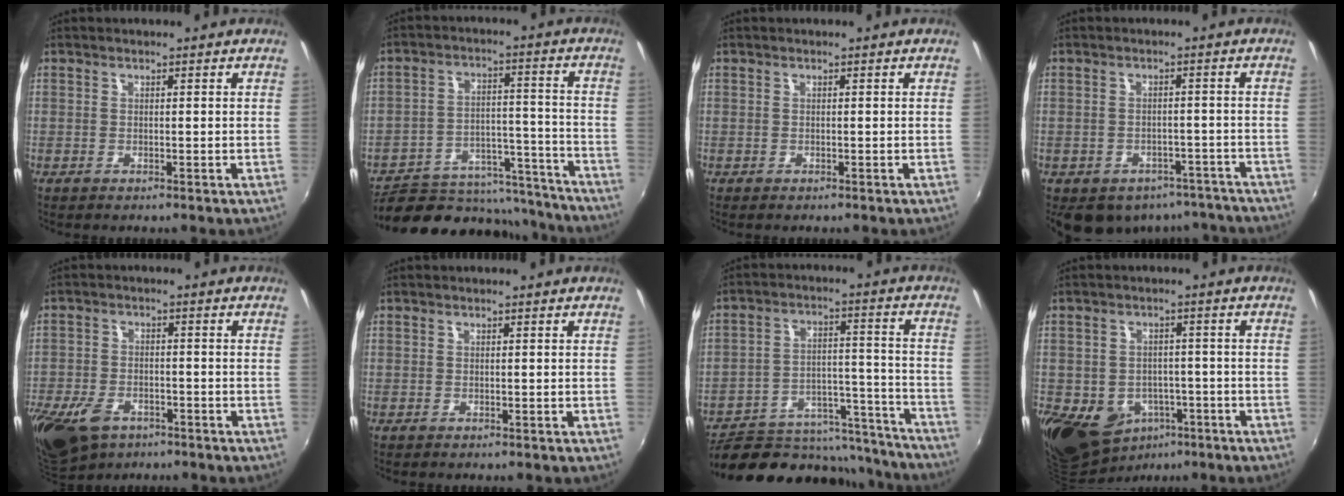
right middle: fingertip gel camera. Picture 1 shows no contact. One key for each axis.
{"total": 17.2, "fx": -14.5, "fy": 8.4, "fz": 4.0, "tx": -0.076, "ty": 0.054, "tz": -0.186}
{"total": 0.0}
{"total": 14.5, "fx": -10.7, "fy": 8.3, "fz": 5.0, "tx": -0.105, "ty": 0.007, "tz": -0.117}
{"total": 12.3, "fx": -7.6, "fy": 7.1, "fz": 6.7, "tx": -0.170, "ty": -0.027, "tz": -0.136}
{"total": 0.0}
{"total": 20.2, "fx": -17.1, "fy": 9.2, "fz": 5.8, "tx": -0.106, "ty": 0.050, "tz": -0.217}
{"total": 15.7, "fx": -6.4, "fy": 12.2, "fz": 7.4, "tx": -0.193, "ty": -0.011, "tz": -0.077}